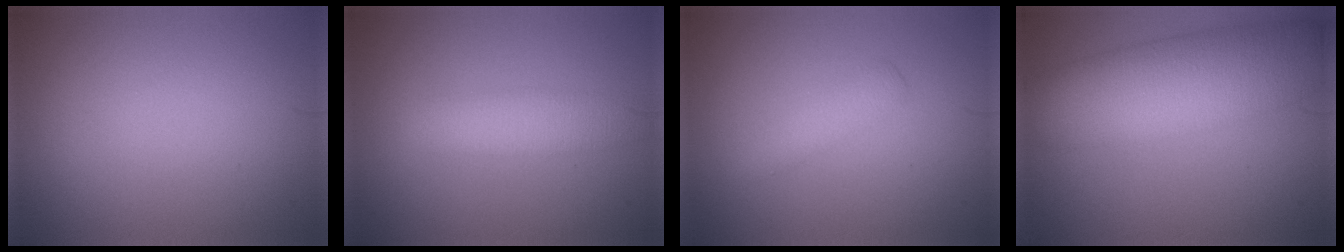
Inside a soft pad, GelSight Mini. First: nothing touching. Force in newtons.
{"total": 3.5, "press": 3.5, "slide": 0.2}
{"total": 1.5, "press": 1.5, "slide": 0.1}
{"total": 10.2, "press": 10.2, "slide": 0.6}